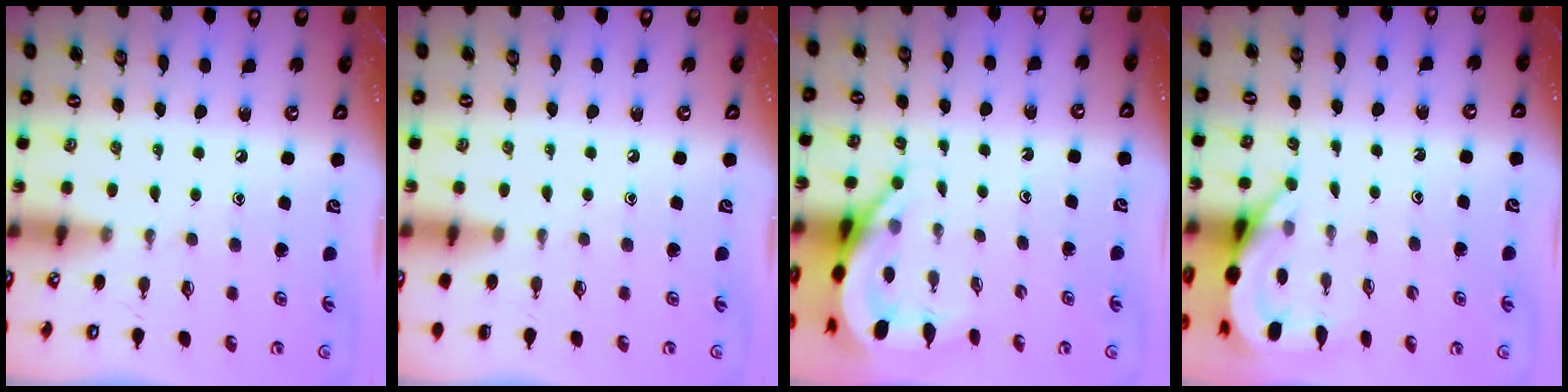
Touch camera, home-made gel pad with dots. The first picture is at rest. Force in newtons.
{"total": 0.0}
{"total": 7.7, "press": 7.7, "slide": 0.7}
{"total": 4.7, "press": 4.7, "slide": 0.4}